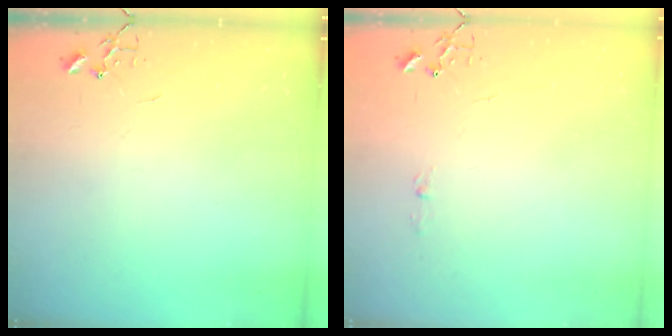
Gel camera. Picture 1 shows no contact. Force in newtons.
{"total": 2.9, "press": 2.9, "slide": 0.4}